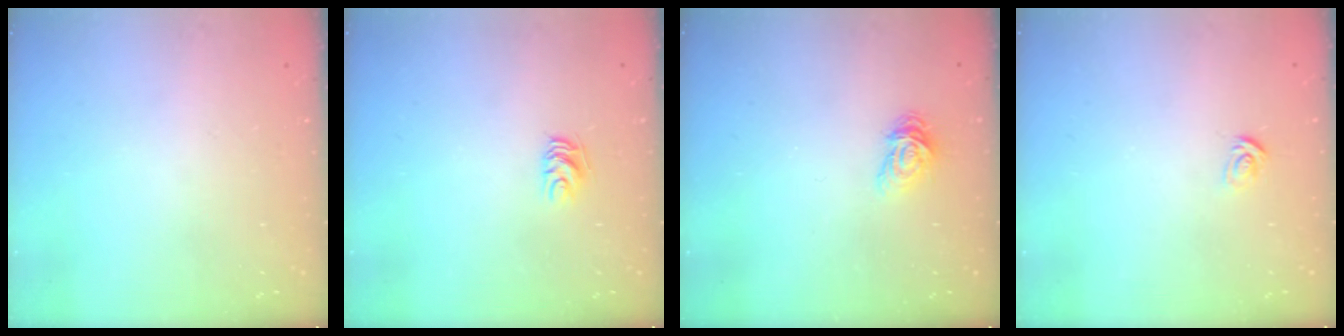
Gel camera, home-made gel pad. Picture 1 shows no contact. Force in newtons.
{"total": 5.3, "press": 5.3, "slide": 0.5}
{"total": 4.6, "press": 4.6, "slide": 0.3}
{"total": 2.6, "press": 2.6, "slide": 0.2}